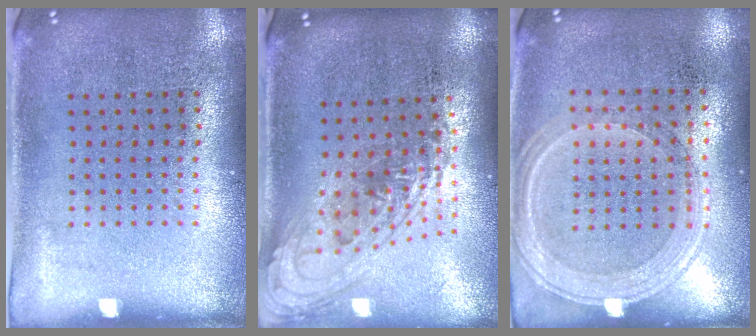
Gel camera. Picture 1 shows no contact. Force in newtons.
{"total": 1.5, "press": 1.3, "slide": 0.7}
{"total": 1.2, "press": 1.1, "slide": 0.3}